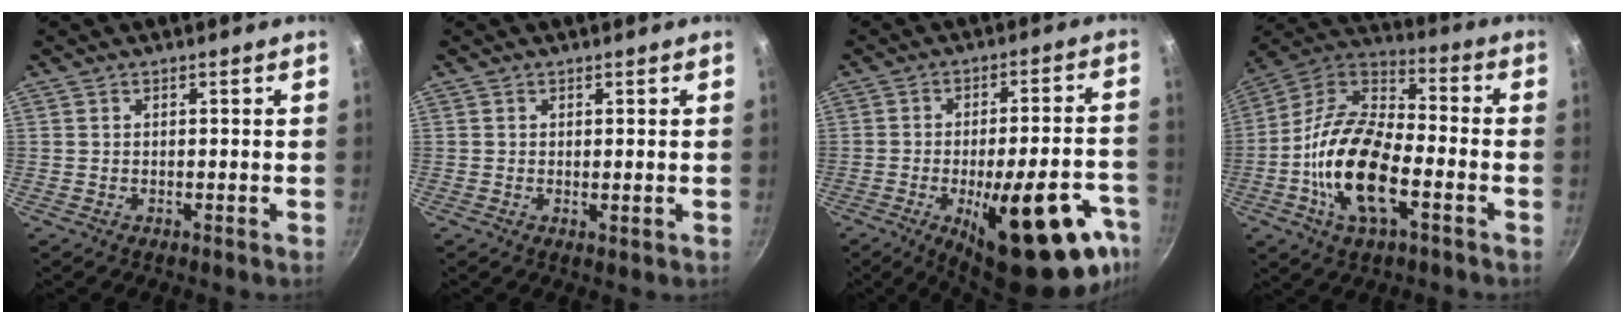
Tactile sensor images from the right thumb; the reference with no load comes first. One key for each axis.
{"total": 0.9, "fx": 0.2, "fy": 0.4, "fz": 0.8, "tx": -0.014, "ty": -0.006, "tz": 0.001}
{"total": 24.9, "fx": -11.2, "fy": 8.5, "fz": 20.5, "tx": -0.221, "ty": 0.035, "tz": -0.148}
{"total": 19.2, "fx": -5.7, "fy": 9.3, "fz": 15.8, "tx": -0.291, "ty": 0.037, "tz": -0.125}